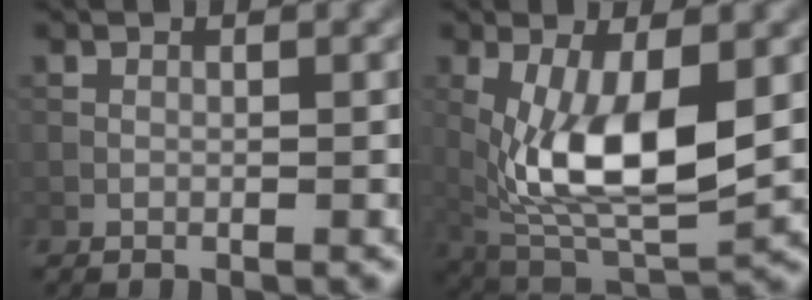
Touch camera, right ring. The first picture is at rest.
{"total": 10.3, "force": [0.0, 4.2, 9.4], "torque": [-0.181, -0.011, 0.005]}